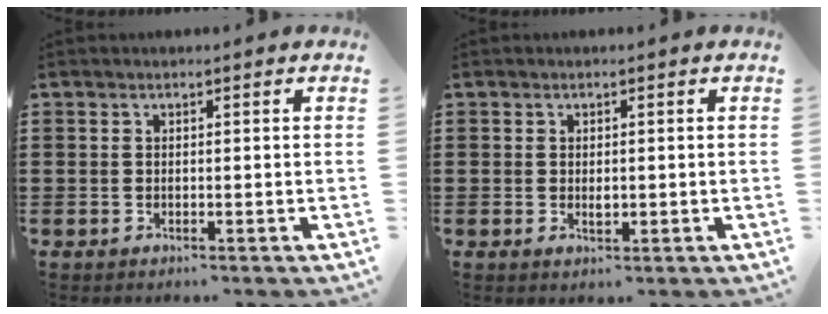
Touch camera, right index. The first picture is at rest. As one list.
[{"total": 1.3, "force": [0.0, 0.7, 1.1], "torque": [-0.021, 0.003, 0.000]}]